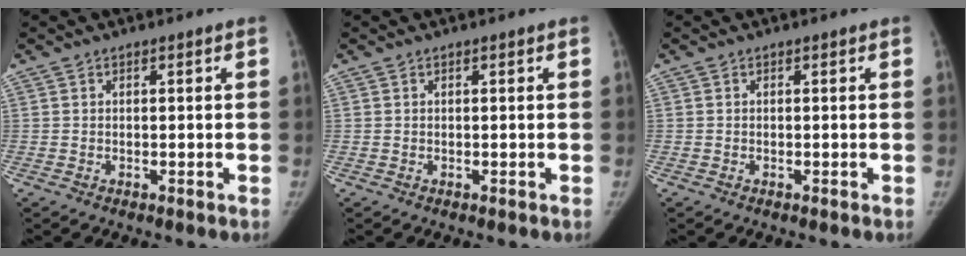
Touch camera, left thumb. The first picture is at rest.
{"total": 0.0}
{"total": 0.0}